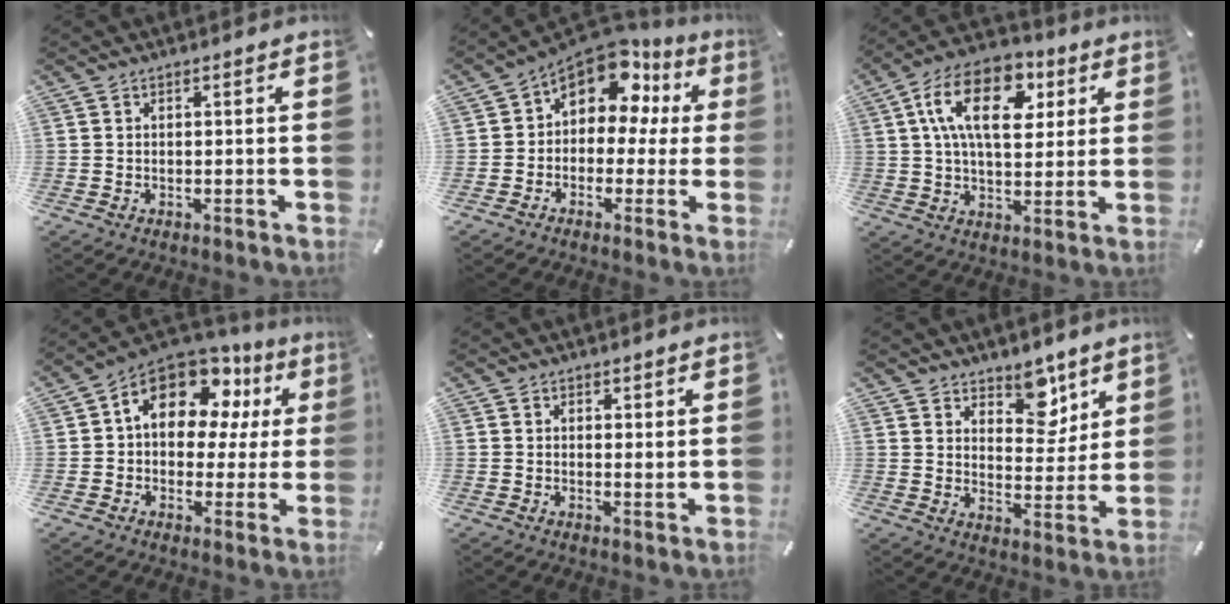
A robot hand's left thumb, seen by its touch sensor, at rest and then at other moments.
{"total": 12.3, "force": [6.5, 7.7, 7.0], "torque": [-0.130, -0.045, 0.113]}
{"total": 17.1, "force": [5.7, 10.4, 12.3], "torque": [-0.226, -0.005, 0.096]}
{"total": 14.6, "force": [6.4, 9.6, 8.9], "torque": [-0.142, -0.032, 0.115]}
{"total": 1.7, "force": [1.3, 0.9, 0.6], "torque": [-0.006, -0.003, 0.023]}
{"total": 9.7, "force": [7.1, 5.7, 3.4], "torque": [-0.025, -0.053, 0.124]}